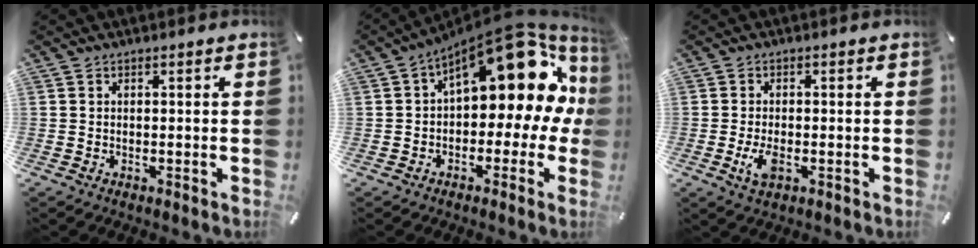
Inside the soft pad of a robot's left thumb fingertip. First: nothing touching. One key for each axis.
{"total": 18.0, "fx": 9.3, "fy": 8.5, "fz": 12.9, "tx": -0.169, "ty": -0.078, "tz": 0.151}
{"total": 4.1, "fx": -1.3, "fy": 2.0, "fz": 3.3, "tx": -0.082, "ty": -0.004, "tz": -0.026}